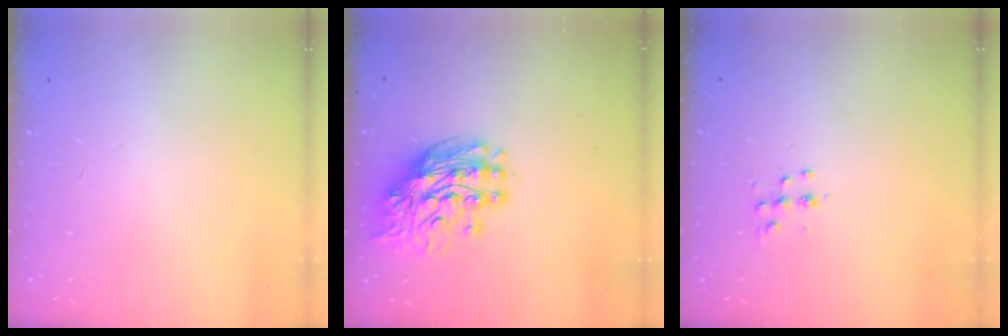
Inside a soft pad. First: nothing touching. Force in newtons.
{"total": 14.5, "press": 14.4, "slide": 1.3}
{"total": 5.5, "press": 5.5, "slide": 0.4}